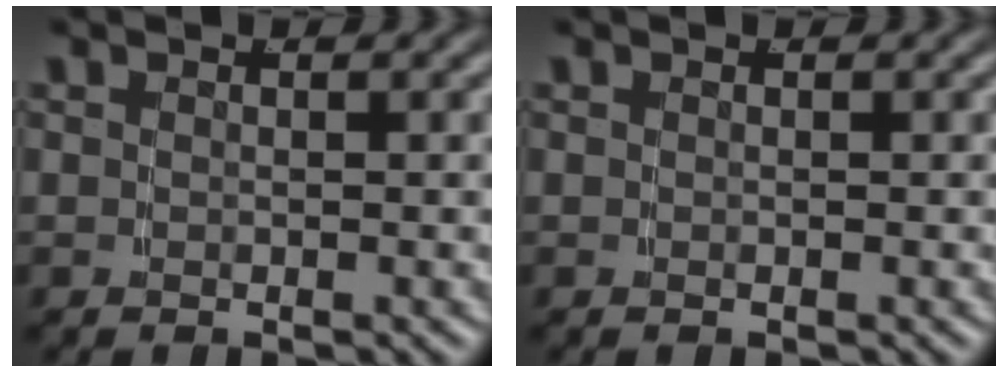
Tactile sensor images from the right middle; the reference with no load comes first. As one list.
[{"total": 0.0}]